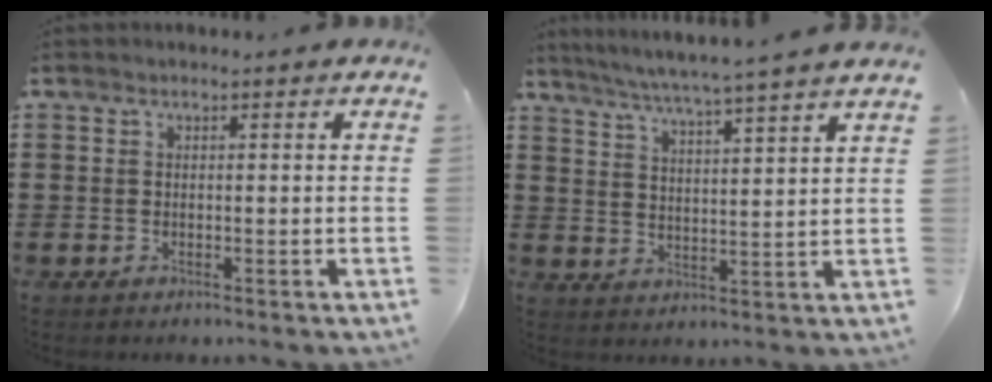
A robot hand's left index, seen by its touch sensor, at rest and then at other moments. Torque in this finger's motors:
{"motor_torque": [2.14, 0.00, 0.36, 0.13]}